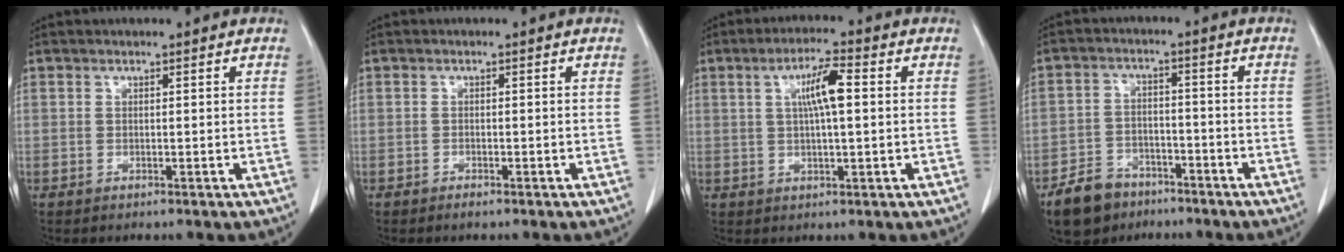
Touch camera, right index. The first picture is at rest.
{"total": 0.8, "force": [-0.7, 0.1, 0.4], "torque": [-0.013, -0.003, -0.009]}
{"total": 6.0, "force": [1.2, 0.7, 5.9], "torque": [-0.105, 0.010, 0.020]}
{"total": 7.5, "force": [-5.5, 4.6, 2.2], "torque": [-0.059, 0.002, -0.092]}